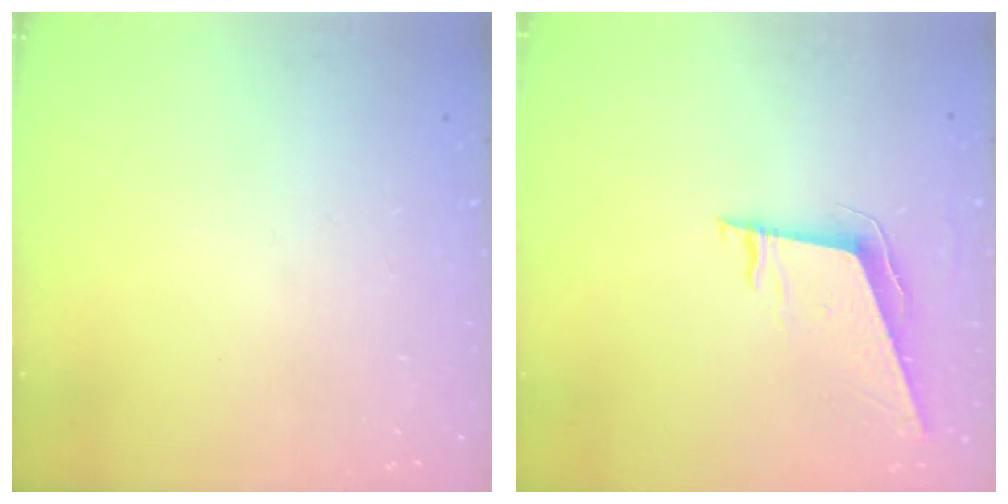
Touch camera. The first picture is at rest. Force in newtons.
{"total": 8.4, "press": 7.9, "slide": 2.9}